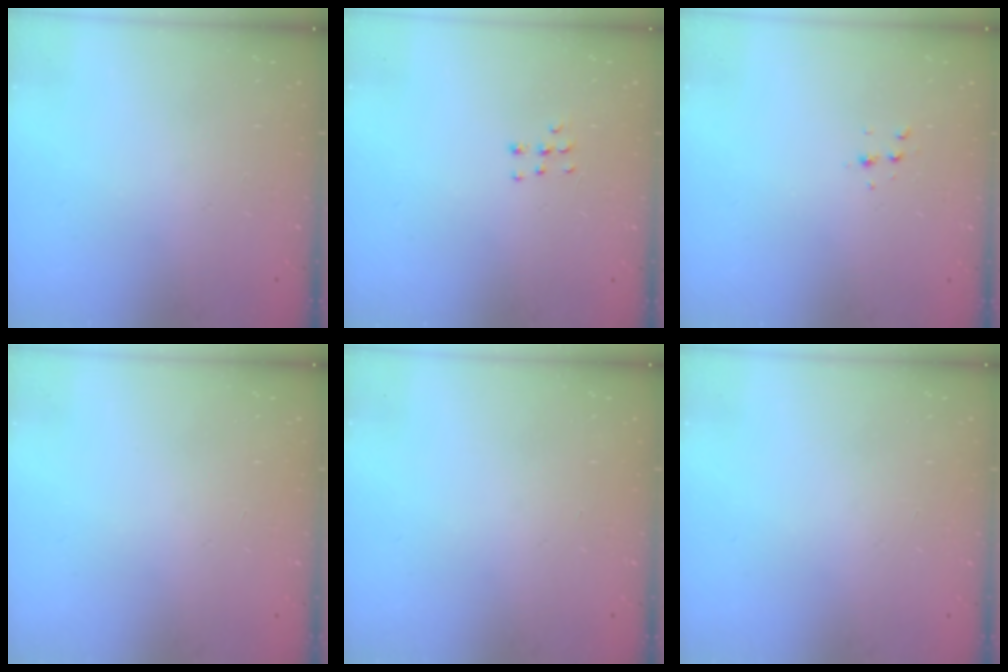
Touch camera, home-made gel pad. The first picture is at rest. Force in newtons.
{"total": 4.4, "press": 4.3, "slide": 0.9}
{"total": 3.8, "press": 3.7, "slide": 1.1}
{"total": 0.0}
{"total": 0.0}
{"total": 0.0}